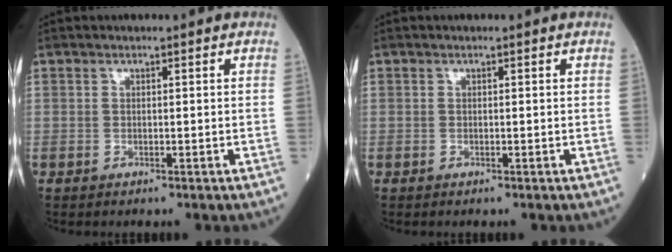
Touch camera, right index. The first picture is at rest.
{"total": 0.0}